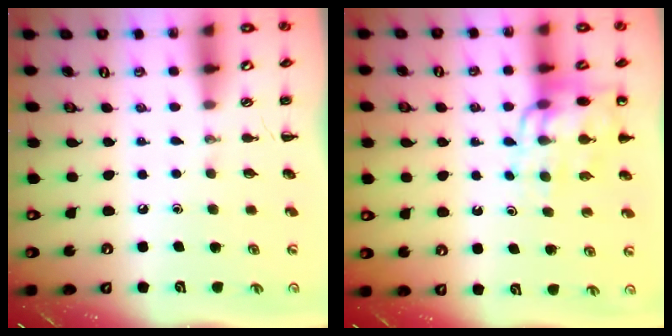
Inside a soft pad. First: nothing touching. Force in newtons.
{"total": 11.6, "press": 11.3, "slide": 2.6}